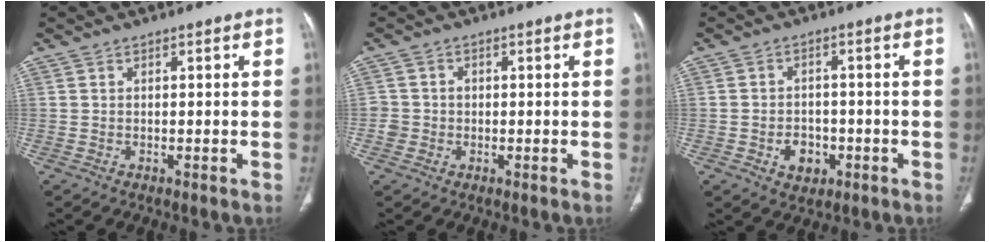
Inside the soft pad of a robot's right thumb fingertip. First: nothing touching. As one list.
[{"total": 2.6, "force": [-0.5, 2.5, 0.4], "torque": [0.006, 0.012, -0.011]}, {"total": 5.3, "force": [-1.9, 4.1, 2.8], "torque": [-0.025, 0.014, -0.023]}]